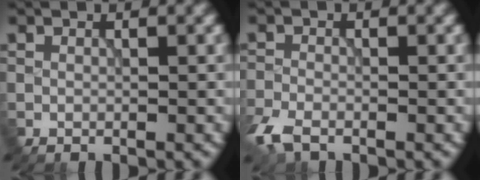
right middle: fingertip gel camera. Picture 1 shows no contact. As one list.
[{"total": 3.3, "force": [-2.2, 1.5, 1.9], "torque": [-0.044, -0.010, -0.054]}]